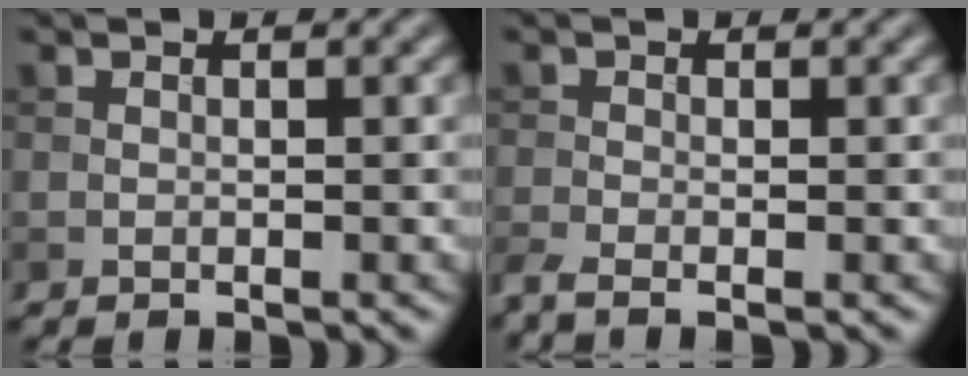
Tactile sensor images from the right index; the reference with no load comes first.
{"total": 2.3, "force": [-1.7, 0.5, 1.4], "torque": [-0.035, -0.016, -0.042]}